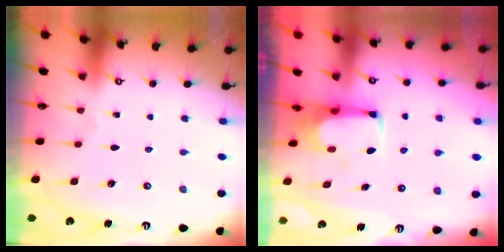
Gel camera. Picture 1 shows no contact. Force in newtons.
{"total": 0.8, "press": 0.7, "slide": 0.1}